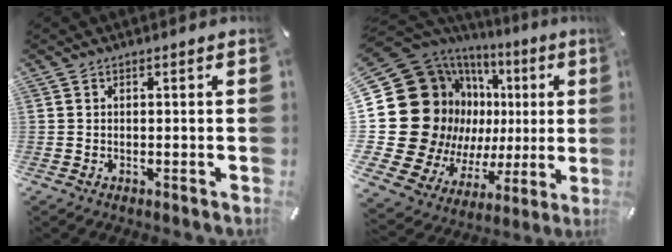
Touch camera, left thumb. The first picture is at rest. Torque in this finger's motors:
{"motor_torque": [2.51, 2.50, 1.00, -0.61, 0.38]}